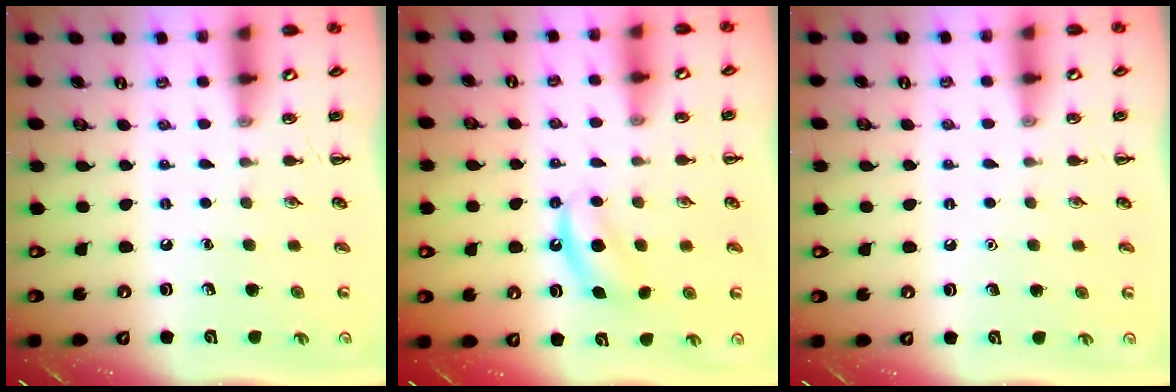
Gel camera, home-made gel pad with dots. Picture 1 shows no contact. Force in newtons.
{"total": 6.7, "press": 6.5, "slide": 1.6}
{"total": 1.6, "press": 1.6, "slide": 0.1}